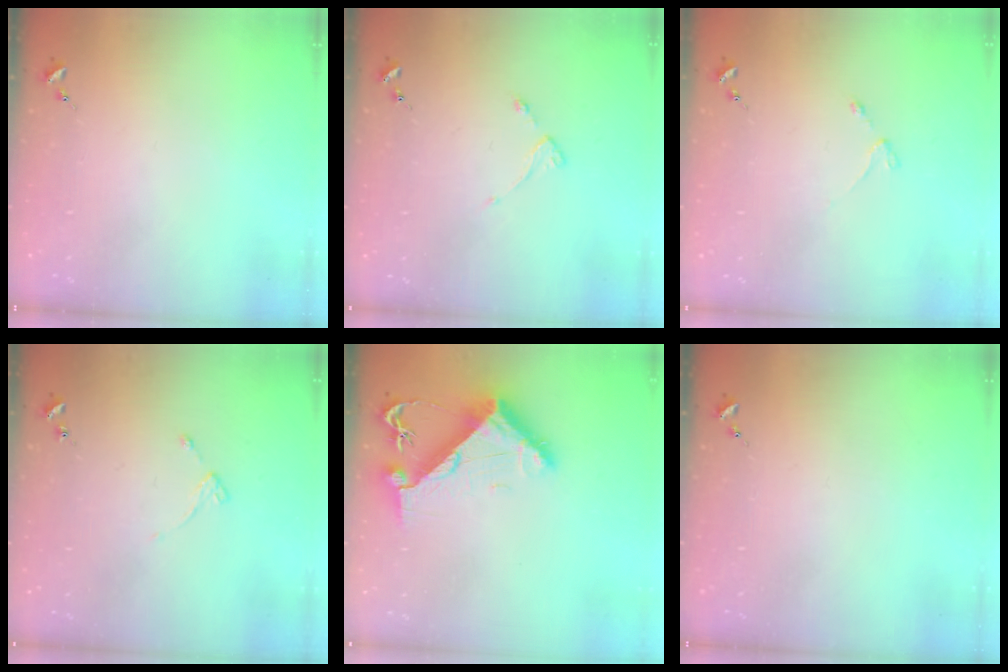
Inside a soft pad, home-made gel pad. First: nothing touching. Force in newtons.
{"total": 2.8, "press": 2.7, "slide": 0.5}
{"total": 3.0, "press": 2.9, "slide": 0.5}
{"total": 4.3, "press": 4.2, "slide": 0.6}
{"total": 10.3, "press": 10.2, "slide": 1.5}
{"total": 0.0}